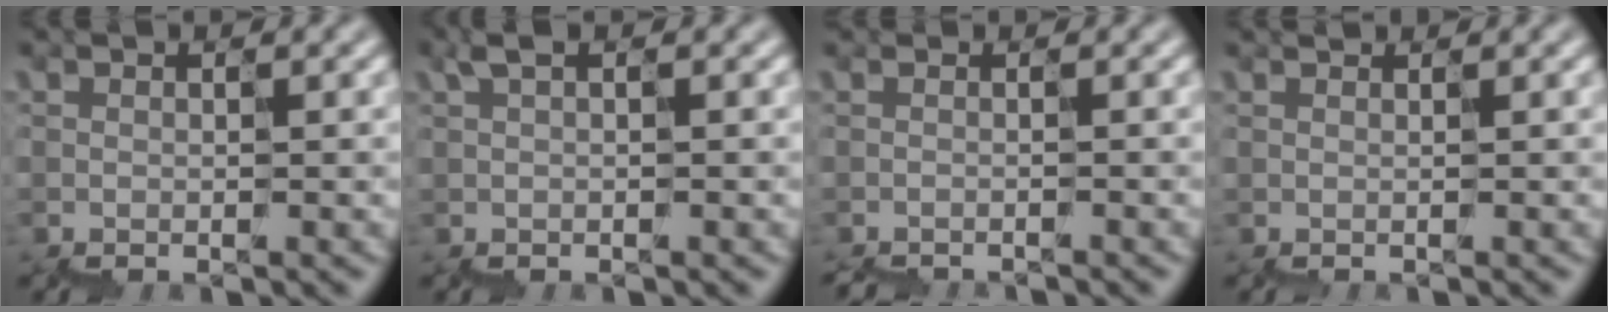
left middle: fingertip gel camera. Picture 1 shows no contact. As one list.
[{"total": 0.6, "force": [0.4, -0.1, 0.4], "torque": [-0.022, 0.004, 0.006]}, {"total": 1.6, "force": [-1.6, 0.0, -0.4], "torque": [0.018, -0.011, -0.010]}, {"total": 0.6, "force": [0.5, 0.3, 0.0], "torque": [0.011, 0.011, 0.001]}]